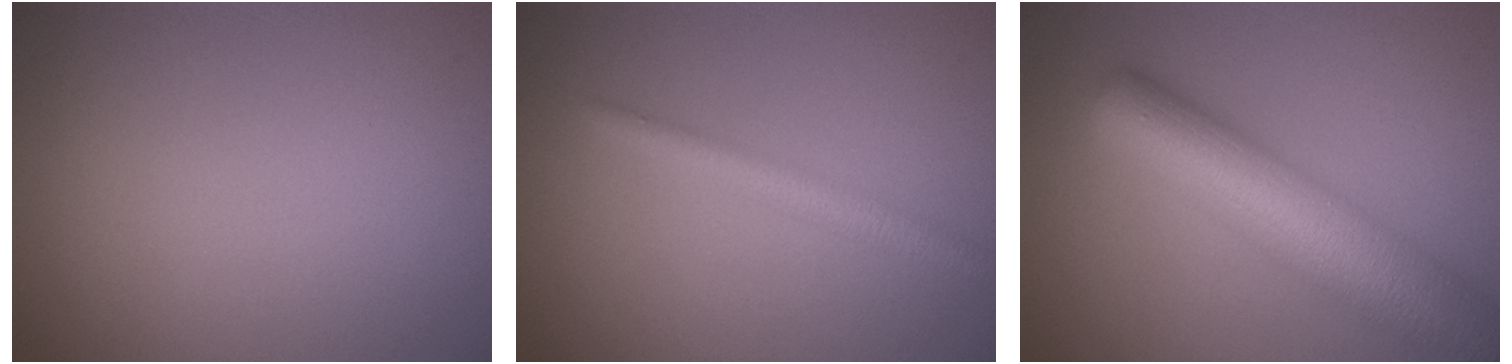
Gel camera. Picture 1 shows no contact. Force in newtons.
{"total": 2.4, "press": 2.4, "slide": 0.1}
{"total": 10.3, "press": 10.3, "slide": 0.4}